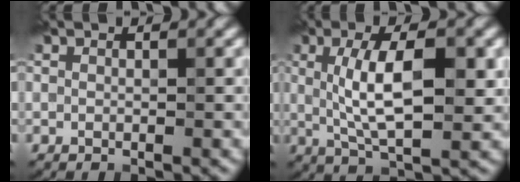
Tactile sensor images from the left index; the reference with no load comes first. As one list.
[{"total": 6.7, "force": [1.0, 2.1, 6.3], "torque": [-0.112, 0.002, 0.014]}]